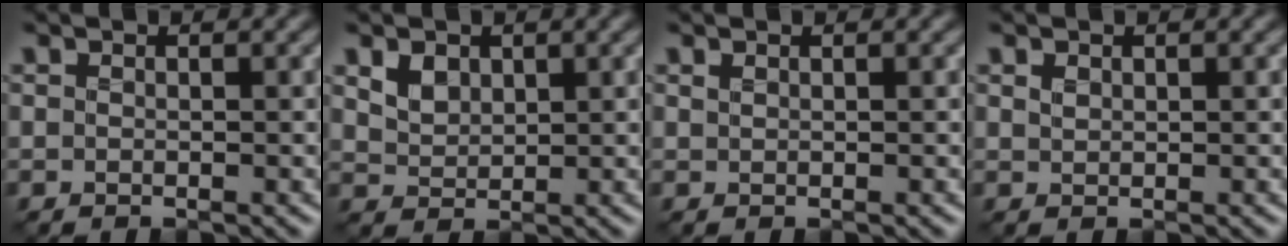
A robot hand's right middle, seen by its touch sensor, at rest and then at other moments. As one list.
[{"total": 2.0, "force": [0.9, 1.5, 1.0], "torque": [-0.028, -0.006, 0.020]}, {"total": 0.0}, {"total": 0.5, "force": [0.3, 0.4, 0.3], "torque": [-0.012, -0.001, 0.009]}]